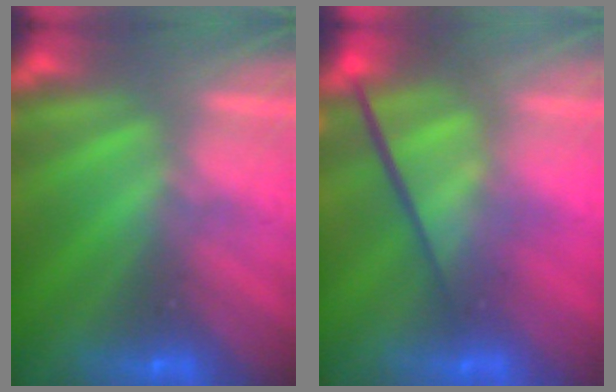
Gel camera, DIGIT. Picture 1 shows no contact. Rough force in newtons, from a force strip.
{"total": 4.1}